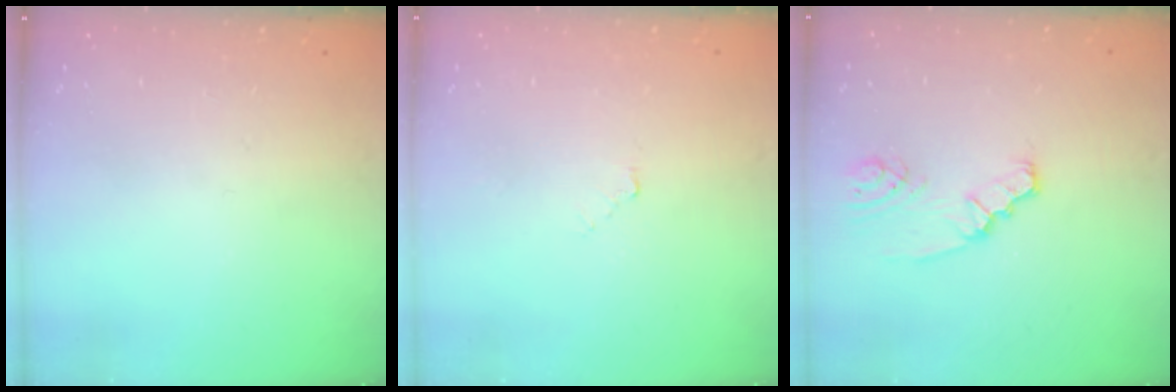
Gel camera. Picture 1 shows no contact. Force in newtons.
{"total": 2.8, "press": 2.8, "slide": 0.4}
{"total": 2.2, "press": 2.1, "slide": 0.5}